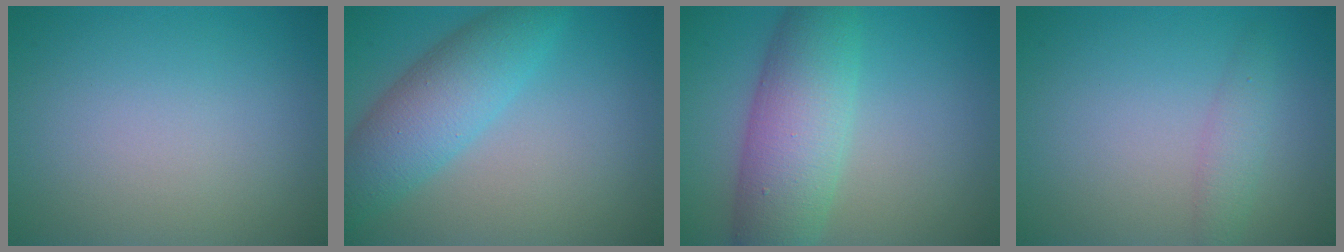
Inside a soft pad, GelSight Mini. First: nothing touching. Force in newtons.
{"total": 5.8, "press": 5.8, "slide": 0.1}
{"total": 7.1, "press": 7.1, "slide": 0.1}
{"total": 1.7, "press": 1.7, "slide": 0.1}